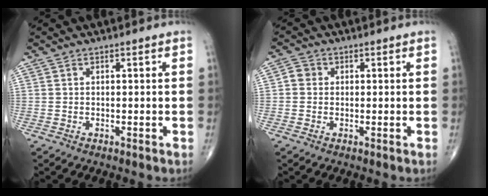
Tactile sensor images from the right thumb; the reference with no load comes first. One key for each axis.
{"total": 2.3, "fx": 0.1, "fy": 2.1, "fz": 0.9, "tx": -0.005, "ty": 0.005, "tz": -0.004}